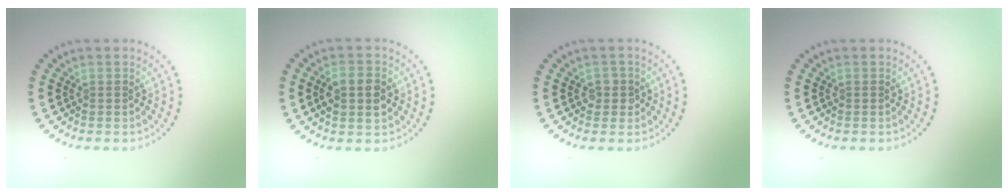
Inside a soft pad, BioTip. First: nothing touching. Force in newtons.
{"total": 3.4, "press": 3.4, "slide": 0.2}
{"total": 1.4, "press": 1.2, "slide": 0.7}
{"total": 0.0}